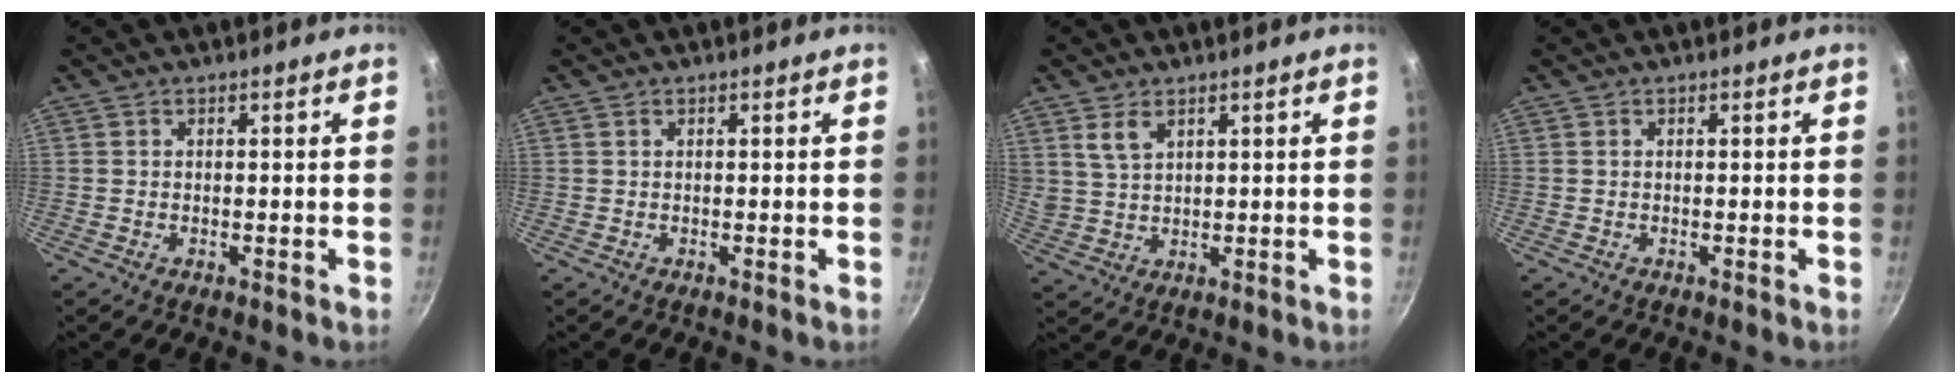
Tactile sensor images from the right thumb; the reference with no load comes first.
{"total": 0.0}
{"total": 5.0, "force": [2.7, 2.8, 3.1], "torque": [-0.055, -0.010, 0.060]}
{"total": 0.0}